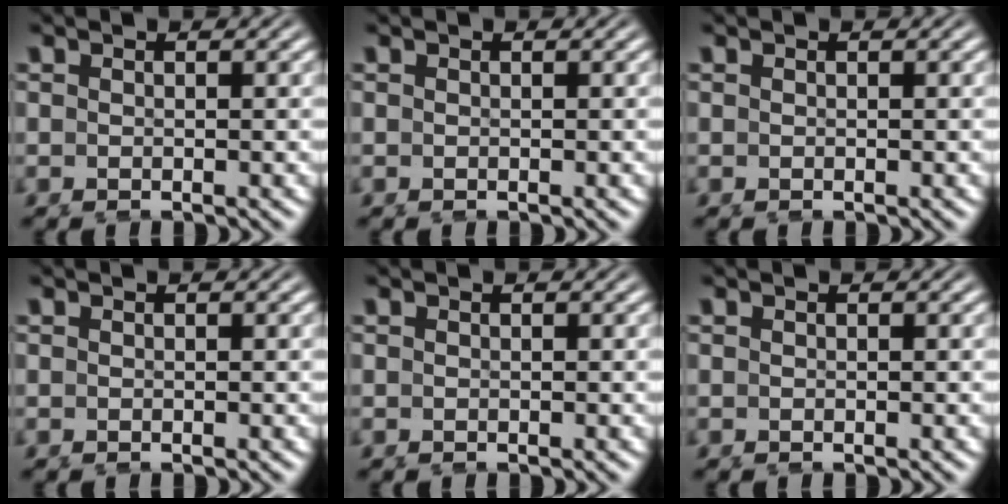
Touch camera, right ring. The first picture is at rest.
{"total": 0.0}
{"total": 0.0}
{"total": 0.0}
{"total": 0.0}
{"total": 0.0}